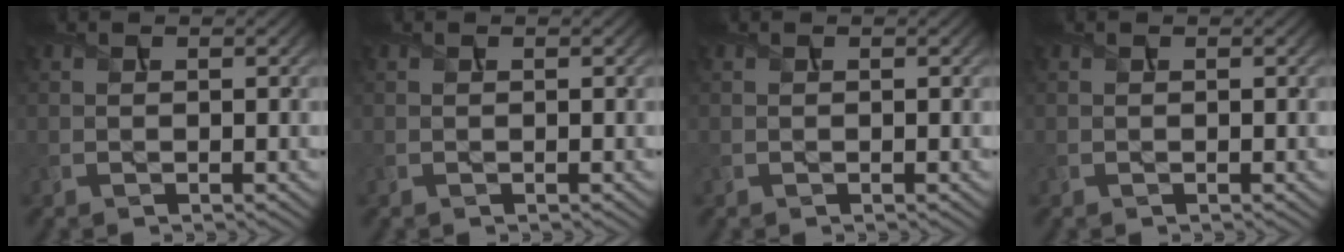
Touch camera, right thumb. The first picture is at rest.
{"total": 0.0}
{"total": 0.0}
{"total": 0.0}